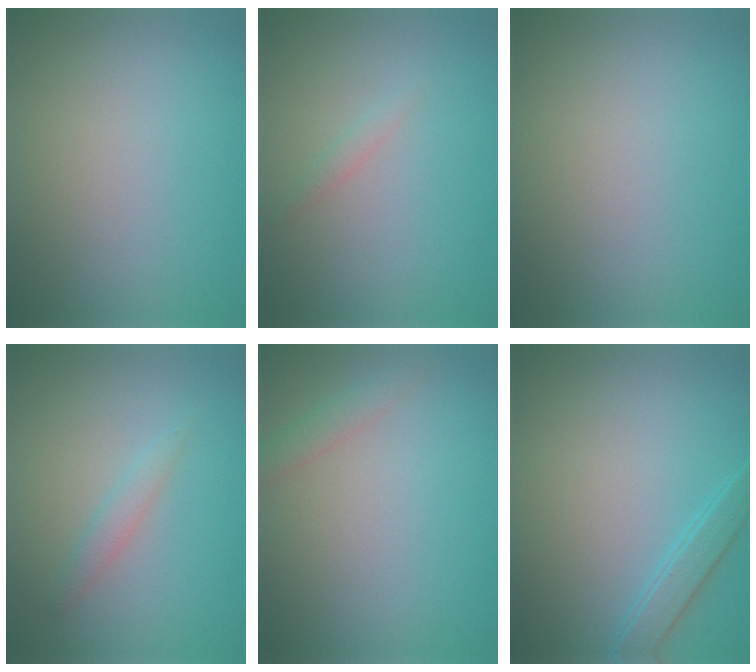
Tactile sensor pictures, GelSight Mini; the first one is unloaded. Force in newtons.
{"total": 0.7, "press": 0.7, "slide": 0.1}
{"total": 0.0}
{"total": 1.3, "press": 1.3, "slide": 0.0}
{"total": 1.4, "press": 1.4, "slide": 0.0}
{"total": 1.9, "press": 1.9, "slide": 0.1}